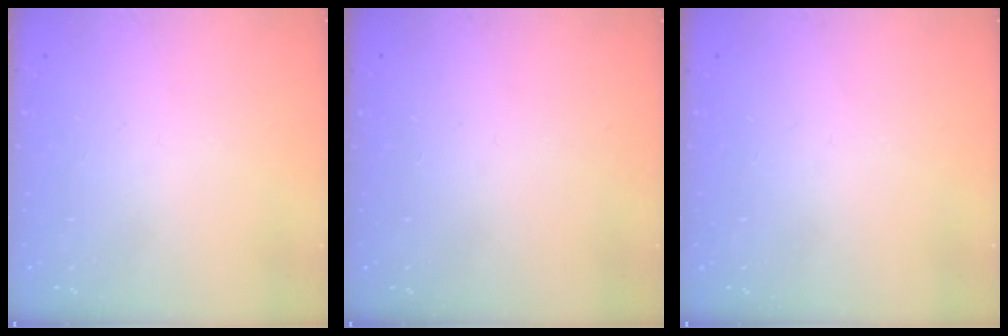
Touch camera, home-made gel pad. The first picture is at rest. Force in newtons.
{"total": 0.0}
{"total": 0.0}